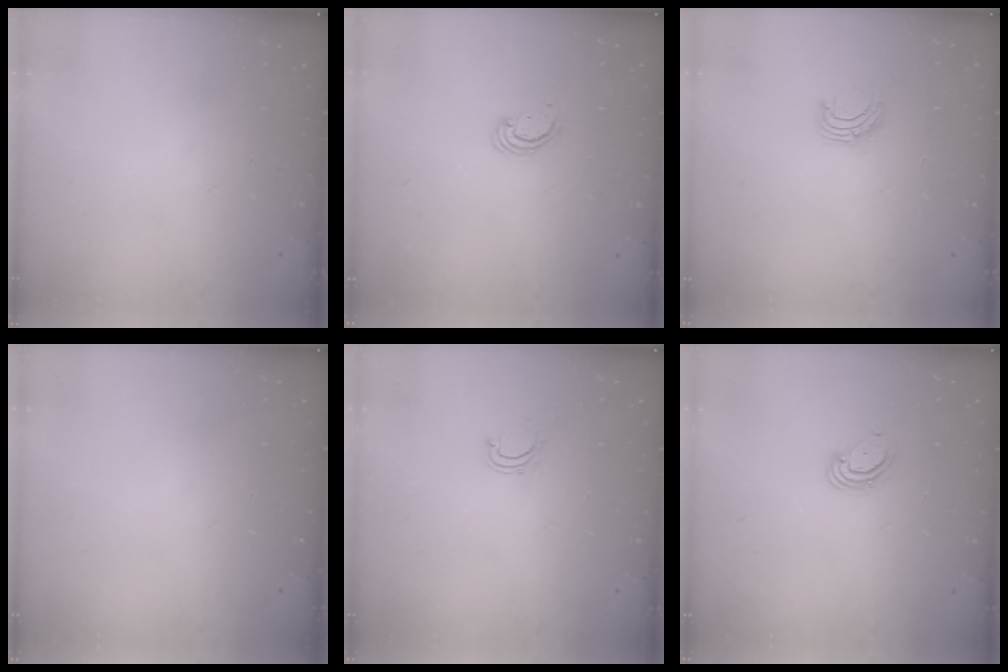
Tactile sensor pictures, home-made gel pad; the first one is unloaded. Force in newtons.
{"total": 2.3, "press": 2.3, "slide": 0.2}
{"total": 5.4, "press": 5.4, "slide": 0.6}
{"total": 0.0}
{"total": 4.3, "press": 4.2, "slide": 0.6}
{"total": 4.4, "press": 4.4, "slide": 0.4}